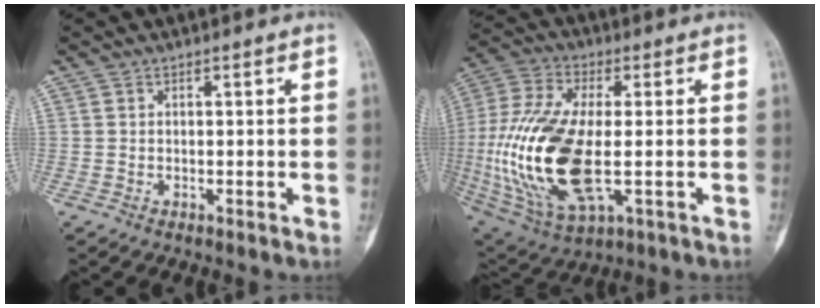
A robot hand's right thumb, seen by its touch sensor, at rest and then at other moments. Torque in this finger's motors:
{"motor_torque": [2.96, 2.05, 1.27, -1.50, 0.61]}